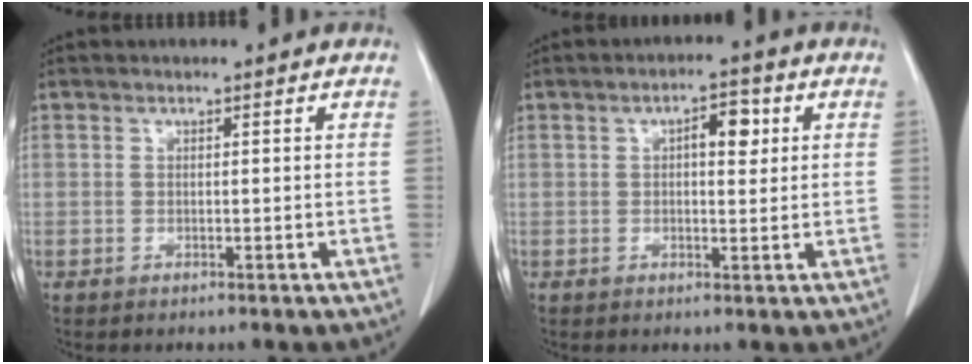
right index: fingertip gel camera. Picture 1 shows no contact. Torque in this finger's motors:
{"motor_torque": [0.06, 0.03, 0.08, 0.04]}